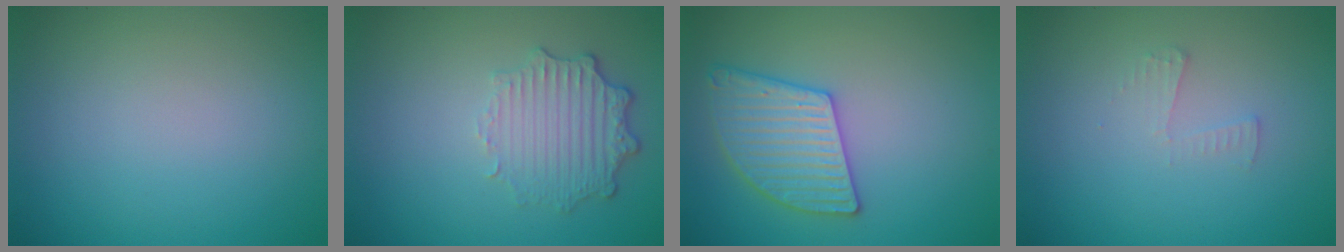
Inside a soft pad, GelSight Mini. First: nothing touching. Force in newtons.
{"total": 3.5, "press": 2.9, "slide": 2.1}
{"total": 4.3, "press": 4.0, "slide": 1.5}
{"total": 1.0, "press": 1.0, "slide": 0.0}